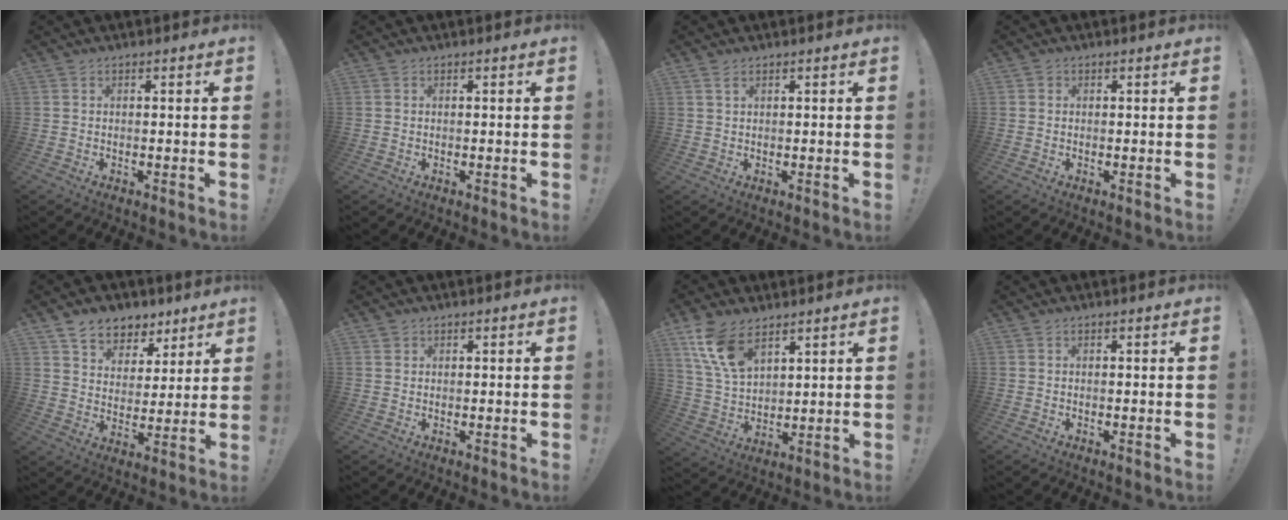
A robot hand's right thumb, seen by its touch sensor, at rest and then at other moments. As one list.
[{"total": 0.0}, {"total": 2.0, "force": [1.1, 0.8, 1.5], "torque": [-0.024, 0.000, 0.020]}, {"total": 0.6, "force": [0.2, 0.6, 0.0], "torque": [0.005, -0.001, 0.002]}, {"total": 8.7, "force": [6.2, 5.8, 1.6], "torque": [-0.021, -0.048, 0.122]}, {"total": 0.9, "force": [0.7, 0.6, 0.1], "torque": [0.003, -0.002, 0.012]}, {"total": 12.3, "force": [7.8, 6.3, 7.2], "torque": [-0.150, -0.031, 0.154]}, {"total": 0.0}]